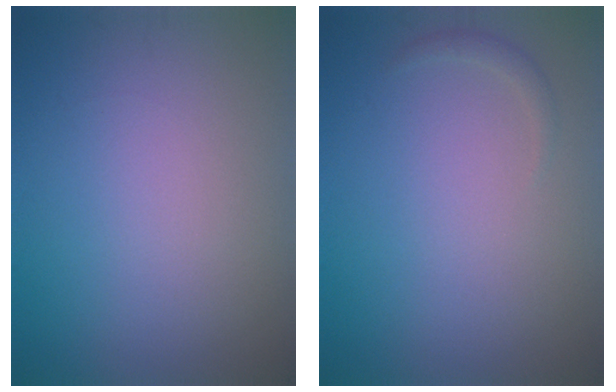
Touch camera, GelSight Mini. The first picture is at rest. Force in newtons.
{"total": 0.7, "press": 0.7, "slide": 0.1}